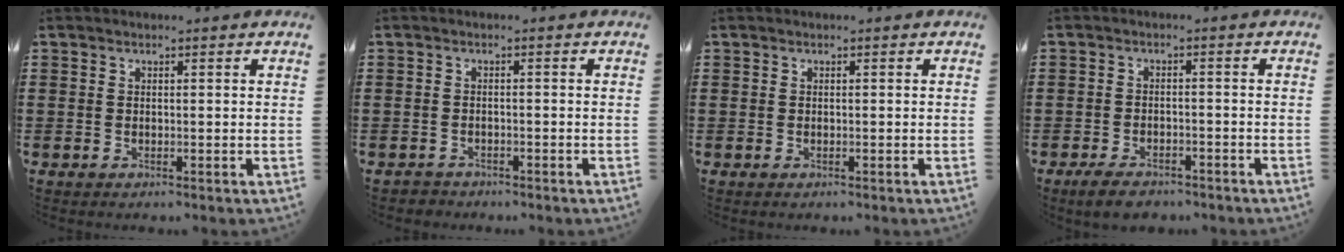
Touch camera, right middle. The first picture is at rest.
{"total": 1.2, "force": [-1.1, 0.4, -0.1], "torque": [-0.002, 0.003, -0.026]}
{"total": 0.0}
{"total": 3.2, "force": [-2.8, 1.2, 0.9], "torque": [-0.026, 0.006, -0.060]}